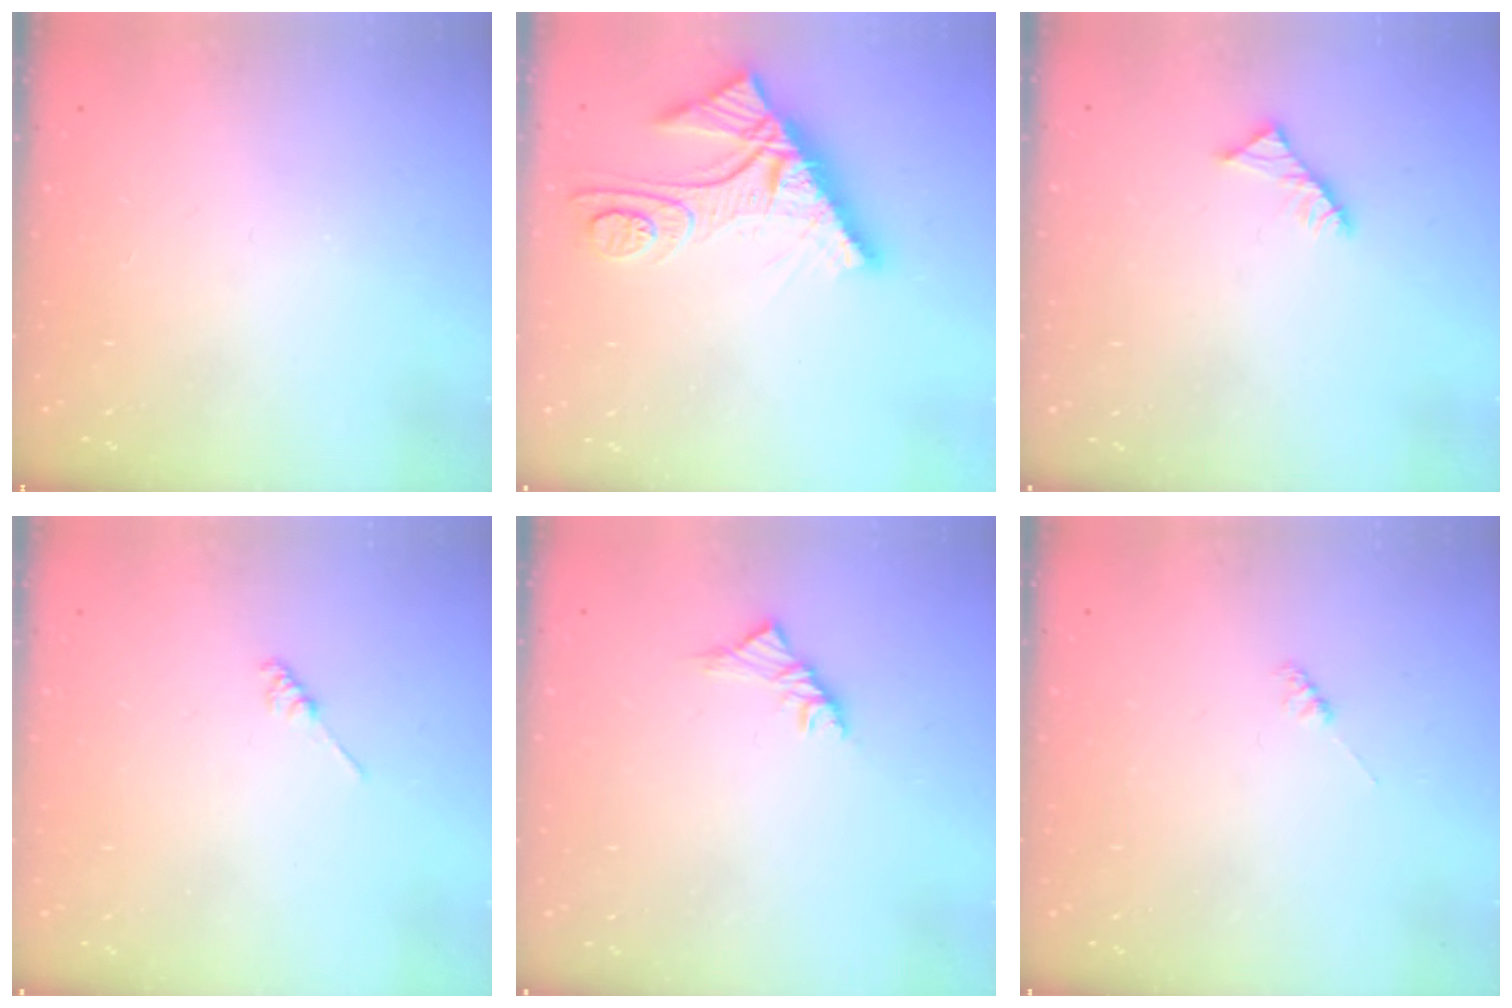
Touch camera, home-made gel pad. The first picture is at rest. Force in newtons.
{"total": 11.8, "press": 11.7, "slide": 1.0}
{"total": 2.9, "press": 2.9, "slide": 0.4}
{"total": 1.2, "press": 1.1, "slide": 0.3}
{"total": 3.5, "press": 3.4, "slide": 1.1}
{"total": 2.3, "press": 2.3, "slide": 0.3}